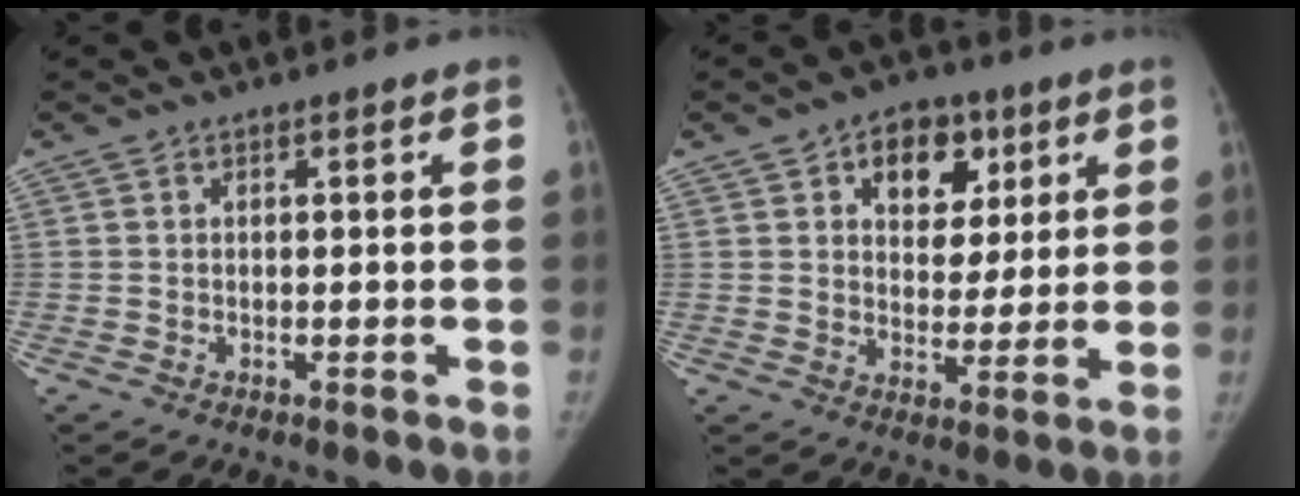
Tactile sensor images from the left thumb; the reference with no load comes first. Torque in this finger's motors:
{"motor_torque": [0.55, 0.04, 0.63, -0.85, 0.17]}